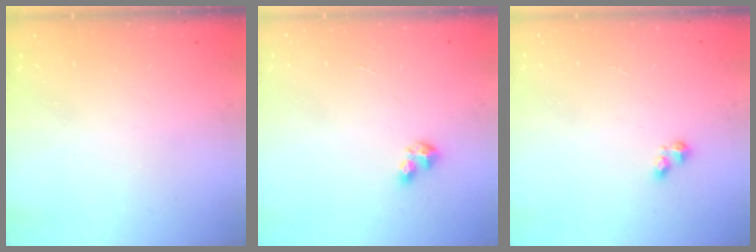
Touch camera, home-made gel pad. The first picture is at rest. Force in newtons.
{"total": 3.4, "press": 3.4, "slide": 0.4}
{"total": 2.7, "press": 2.7, "slide": 0.4}